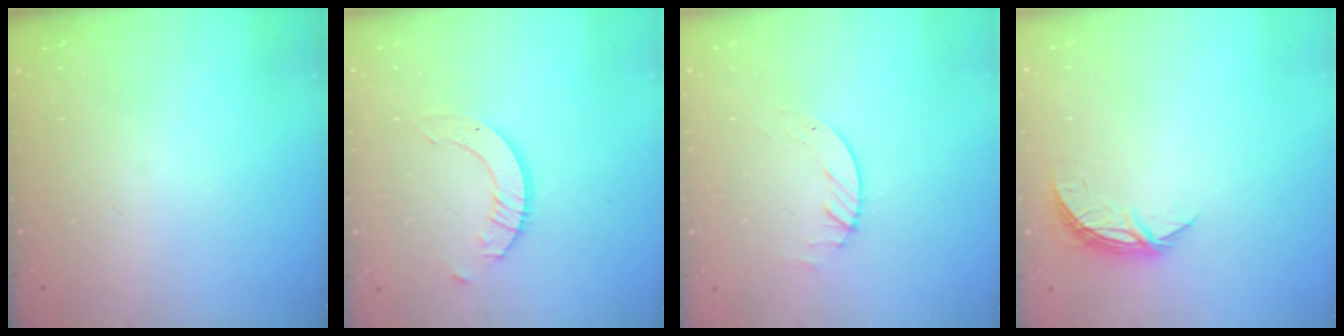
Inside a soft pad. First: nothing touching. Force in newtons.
{"total": 3.7, "press": 3.7, "slide": 0.3}
{"total": 2.3, "press": 2.3, "slide": 0.3}
{"total": 5.7, "press": 5.7, "slide": 0.3}